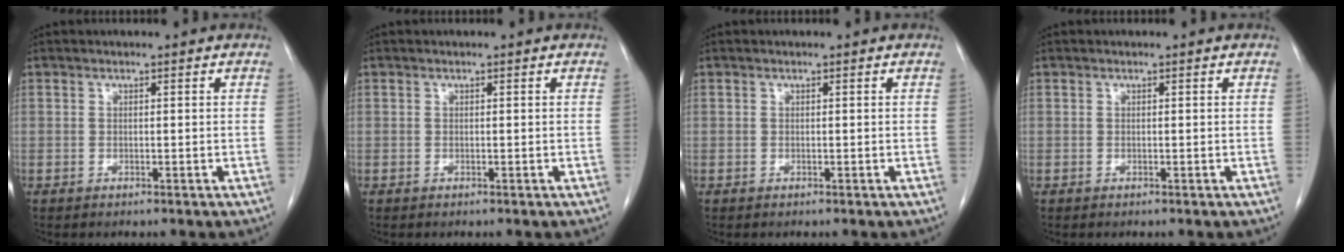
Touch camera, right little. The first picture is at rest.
{"total": 0.0}
{"total": 0.0}
{"total": 0.0}